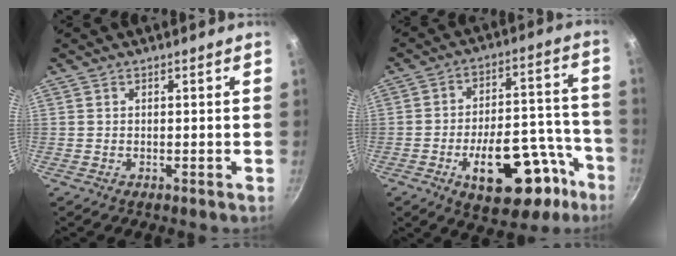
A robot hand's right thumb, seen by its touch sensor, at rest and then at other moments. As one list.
[{"total": 21.3, "force": [-10.1, 10.6, 15.5], "torque": [-0.166, 0.069, -0.132]}]